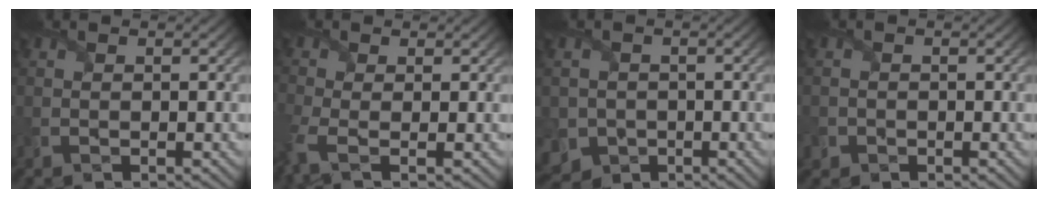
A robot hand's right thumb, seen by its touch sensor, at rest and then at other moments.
{"total": 3.6, "force": [-1.4, 1.4, 3.1], "torque": [-0.088, -0.011, -0.035]}
{"total": 5.0, "force": [-1.6, 4.5, 1.4], "torque": [-0.045, -0.020, -0.033]}
{"total": 1.4, "force": [-0.7, 1.3, 0.1], "torque": [0.004, -0.006, -0.016]}